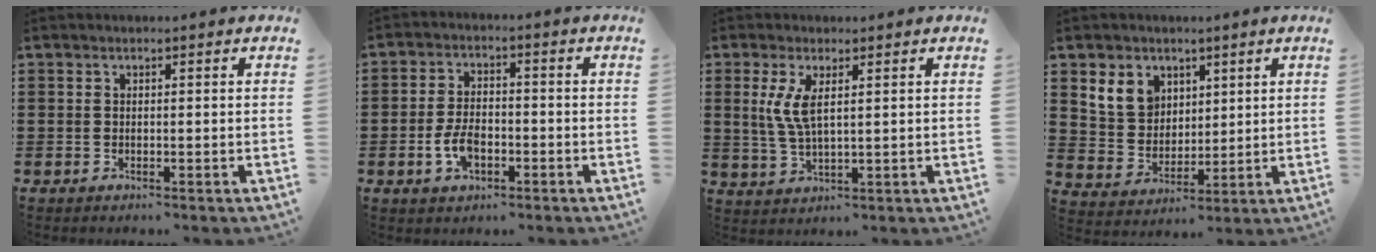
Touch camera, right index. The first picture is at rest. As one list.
[{"total": 5.1, "force": [-1.8, 2.8, 3.8], "torque": [-0.088, 0.001, -0.038]}, {"total": 5.2, "force": [1.6, 1.7, 4.6], "torque": [-0.113, -0.002, 0.022]}, {"total": 7.2, "force": [3.5, 5.8, 2.2], "torque": [-0.076, 0.018, 0.069]}]